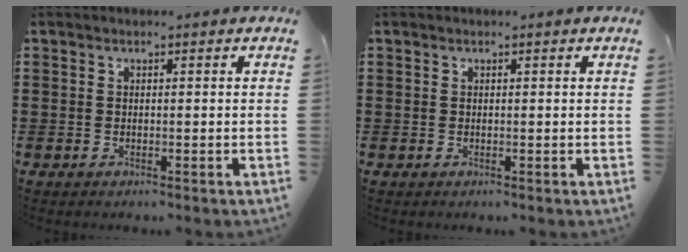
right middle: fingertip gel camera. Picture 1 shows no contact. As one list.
[{"total": 0.0}]